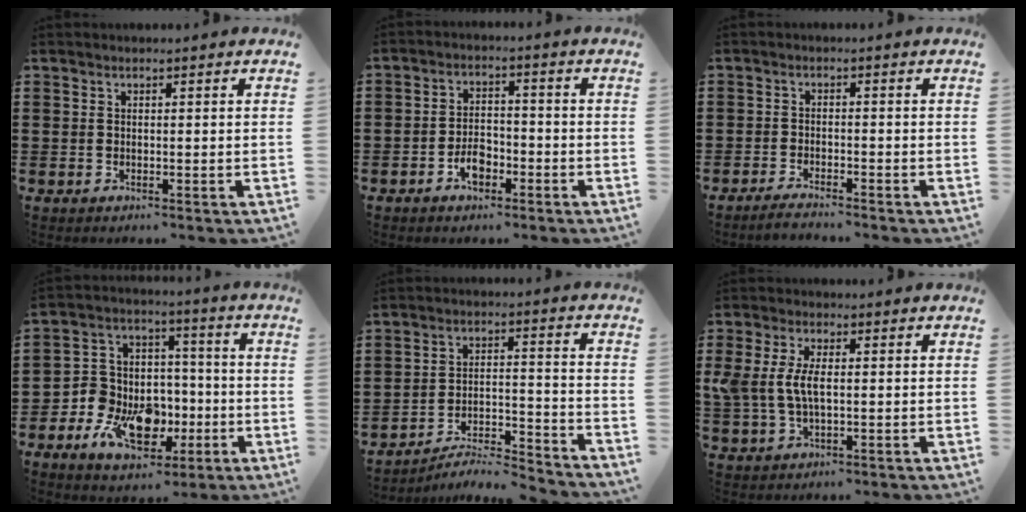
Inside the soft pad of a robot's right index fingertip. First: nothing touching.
{"total": 4.3, "force": [-2.3, 2.6, 2.6], "torque": [-0.044, 0.000, -0.045]}
{"total": 2.1, "force": [-2.0, 0.0, 0.2], "torque": [-0.007, 0.002, -0.041]}
{"total": 11.5, "force": [-4.2, 8.7, 6.2], "torque": [-0.127, 0.013, -0.070]}
{"total": 5.3, "force": [-5.0, 0.4, 1.4], "torque": [-0.024, -0.001, -0.100]}
{"total": 5.8, "force": [0.3, 2.8, 5.1], "torque": [-0.135, -0.005, -0.007]}